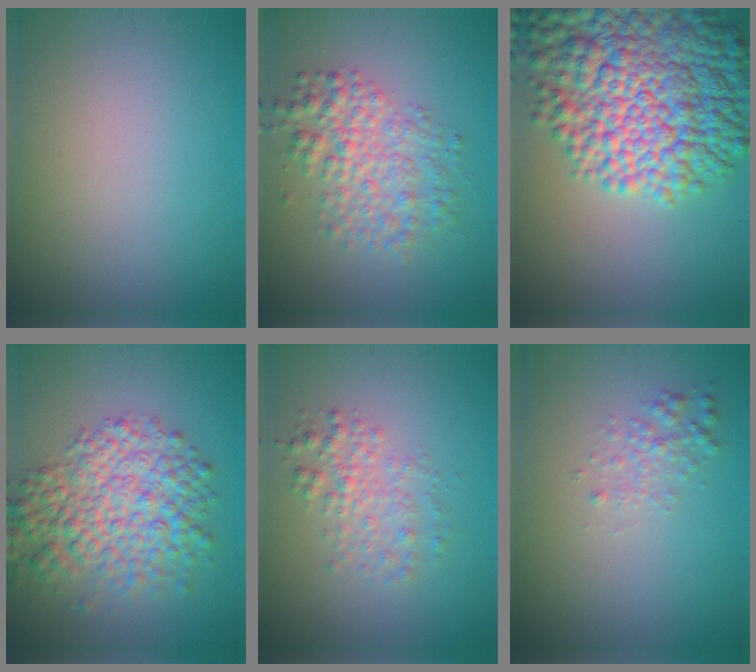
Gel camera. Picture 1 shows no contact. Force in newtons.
{"total": 4.6, "press": 4.6, "slide": 0.1}
{"total": 13.6, "press": 13.6, "slide": 0.5}
{"total": 7.4, "press": 7.4, "slide": 0.2}
{"total": 2.6, "press": 2.6, "slide": 0.1}
{"total": 1.7, "press": 1.7, "slide": 0.0}